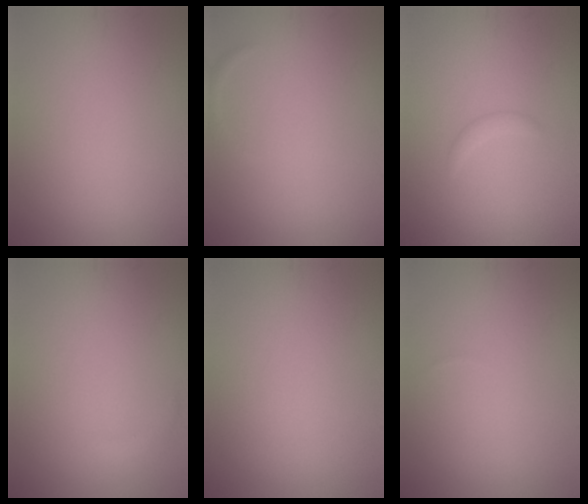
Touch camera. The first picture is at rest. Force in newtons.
{"total": 0.5, "press": 0.5, "slide": 0.1}
{"total": 0.9, "press": 0.9, "slide": 0.0}
{"total": 0.6, "press": 0.5, "slide": 0.1}
{"total": 0.0}
{"total": 0.0}